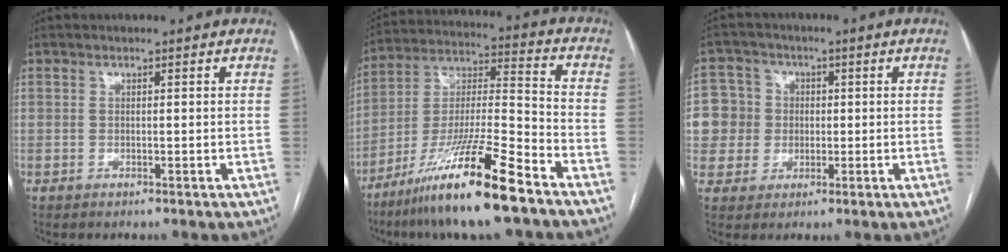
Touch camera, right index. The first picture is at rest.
{"total": 17.7, "force": [-11.9, 0.6, 13.1], "torque": [-0.272, -0.028, -0.217]}
{"total": 8.0, "force": [0.3, 8.0, 0.9], "torque": [-0.025, 0.029, 0.012]}